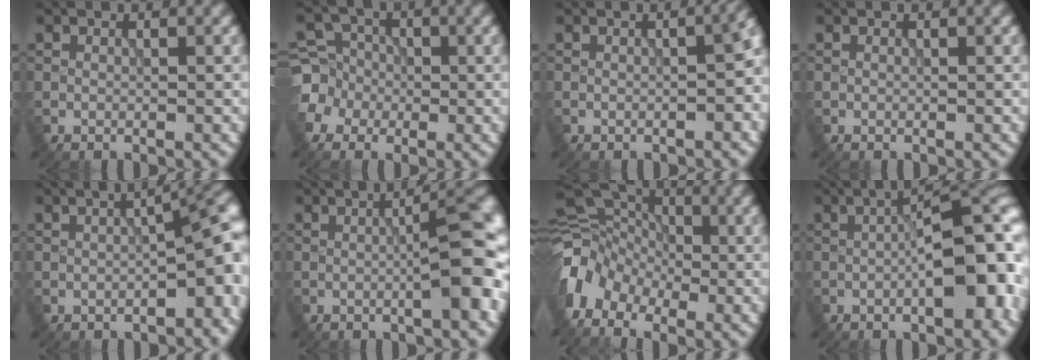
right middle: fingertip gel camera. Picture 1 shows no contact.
{"total": 5.4, "force": [-1.5, 5.0, 1.3], "torque": [-0.019, 0.009, -0.053]}
{"total": 5.7, "force": [-0.3, 2.2, 5.2], "torque": [-0.042, -0.005, 0.000]}
{"total": 0.0}
{"total": 7.6, "force": [-1.2, 3.2, 6.7], "torque": [-0.066, -0.006, -0.013]}
{"total": 7.8, "force": [-0.2, 1.6, 7.6], "torque": [-0.083, 0.008, -0.002]}
{"total": 6.2, "force": [-2.8, 4.6, 3.1], "torque": [-0.055, 0.001, -0.070]}
{"total": 9.4, "force": [-1.2, 3.1, 8.8], "torque": [-0.108, 0.005, -0.019]}